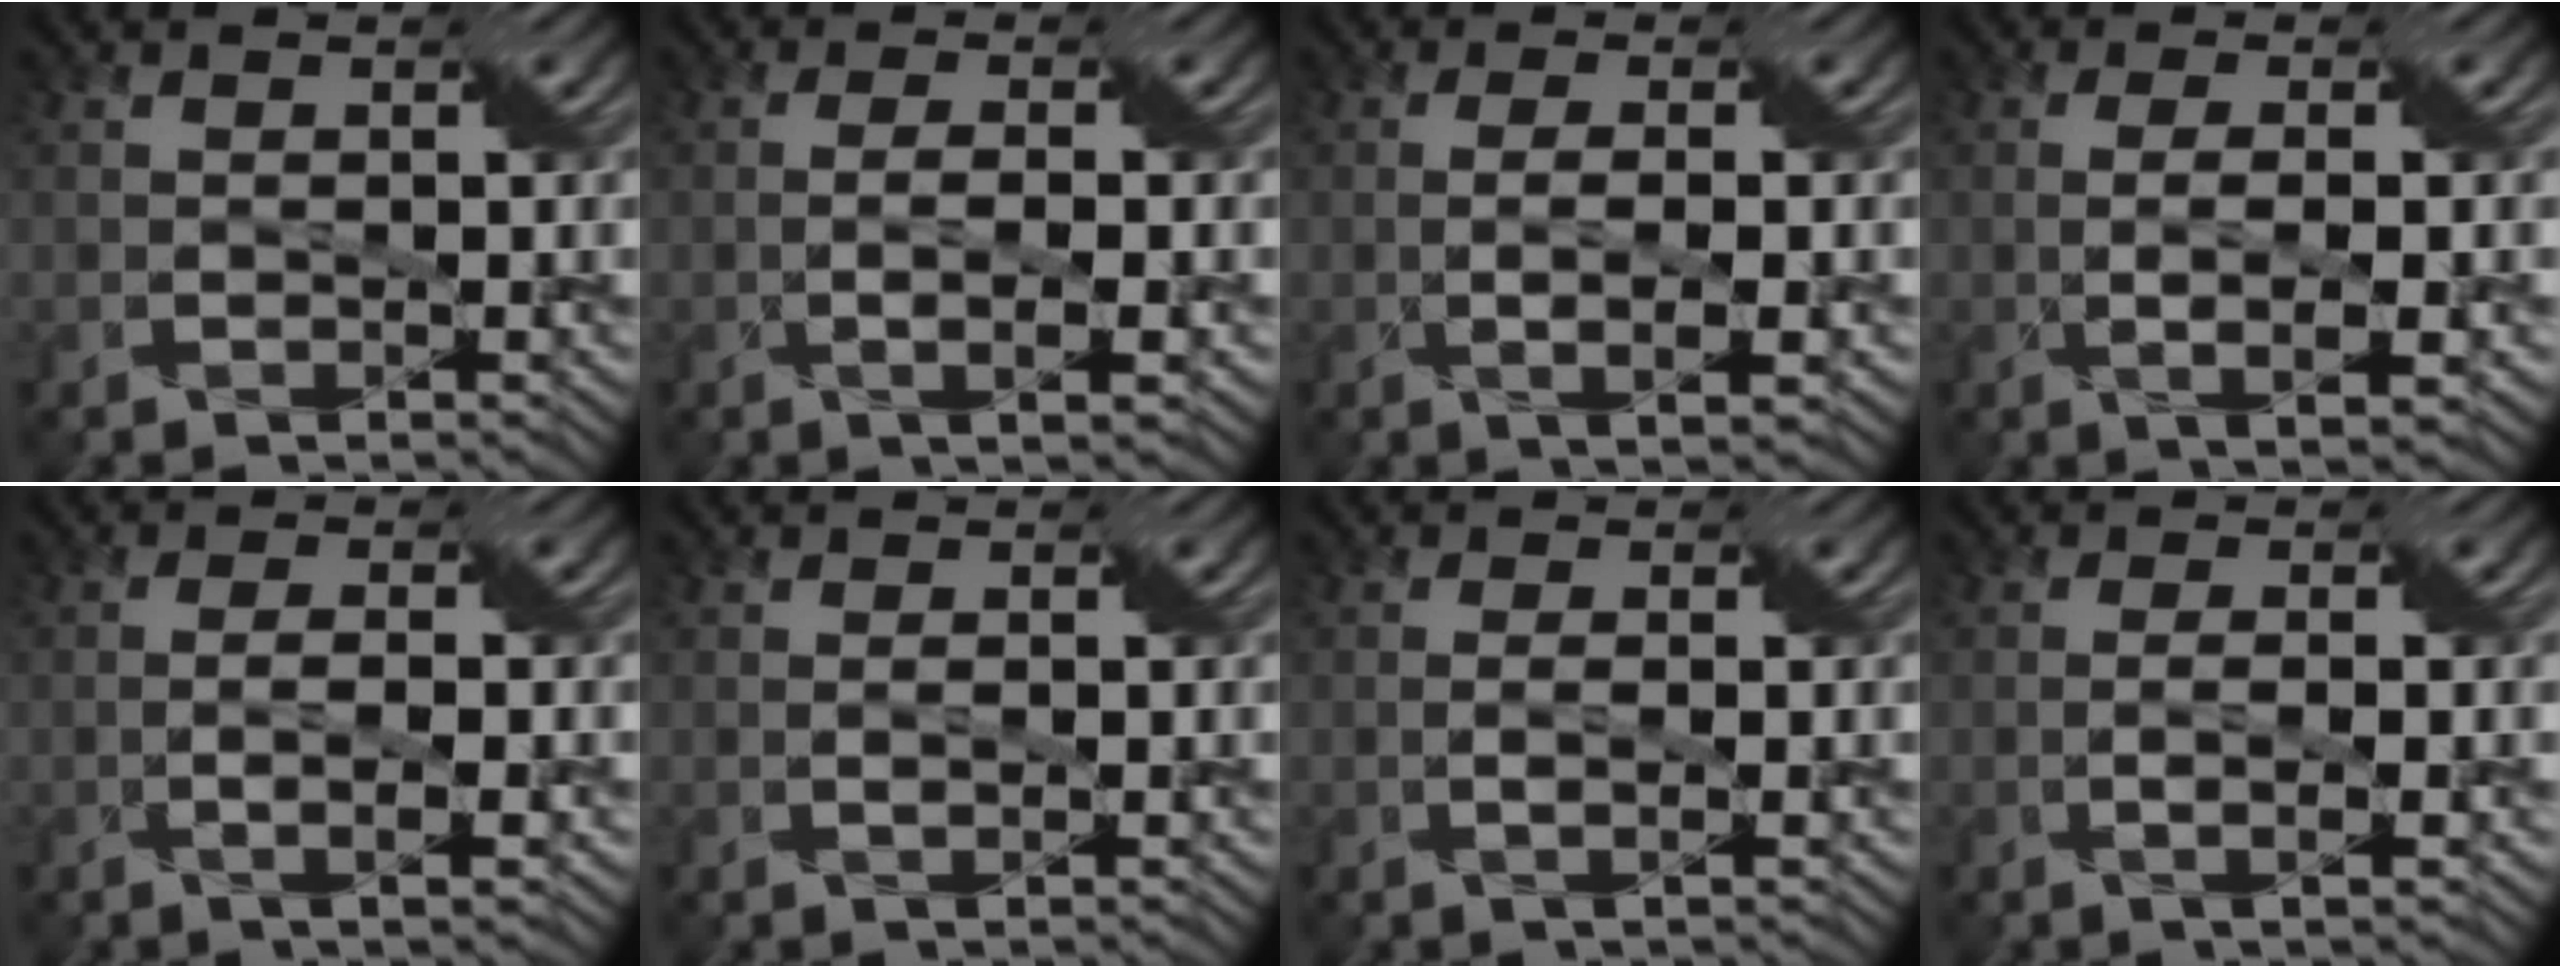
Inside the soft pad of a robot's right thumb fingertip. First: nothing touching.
{"total": 3.5, "force": [-0.7, 0.7, 3.3], "torque": [-0.062, 0.005, -0.014]}
{"total": 3.8, "force": [-0.6, 0.7, 3.7], "torque": [-0.070, 0.003, -0.010]}
{"total": 4.2, "force": [-0.6, 0.9, 4.1], "torque": [-0.080, 0.003, -0.008]}
{"total": 3.1, "force": [-0.7, 0.6, 2.9], "torque": [-0.054, 0.006, -0.016]}
{"total": 0.9, "force": [0.1, 0.1, 0.8], "torque": [-0.017, 0.002, 0.001]}
{"total": 1.5, "force": [-0.2, 0.2, 1.4], "torque": [-0.031, 0.004, -0.005]}
{"total": 2.2, "force": [-0.5, 0.3, 2.1], "torque": [-0.040, 0.004, -0.010]}